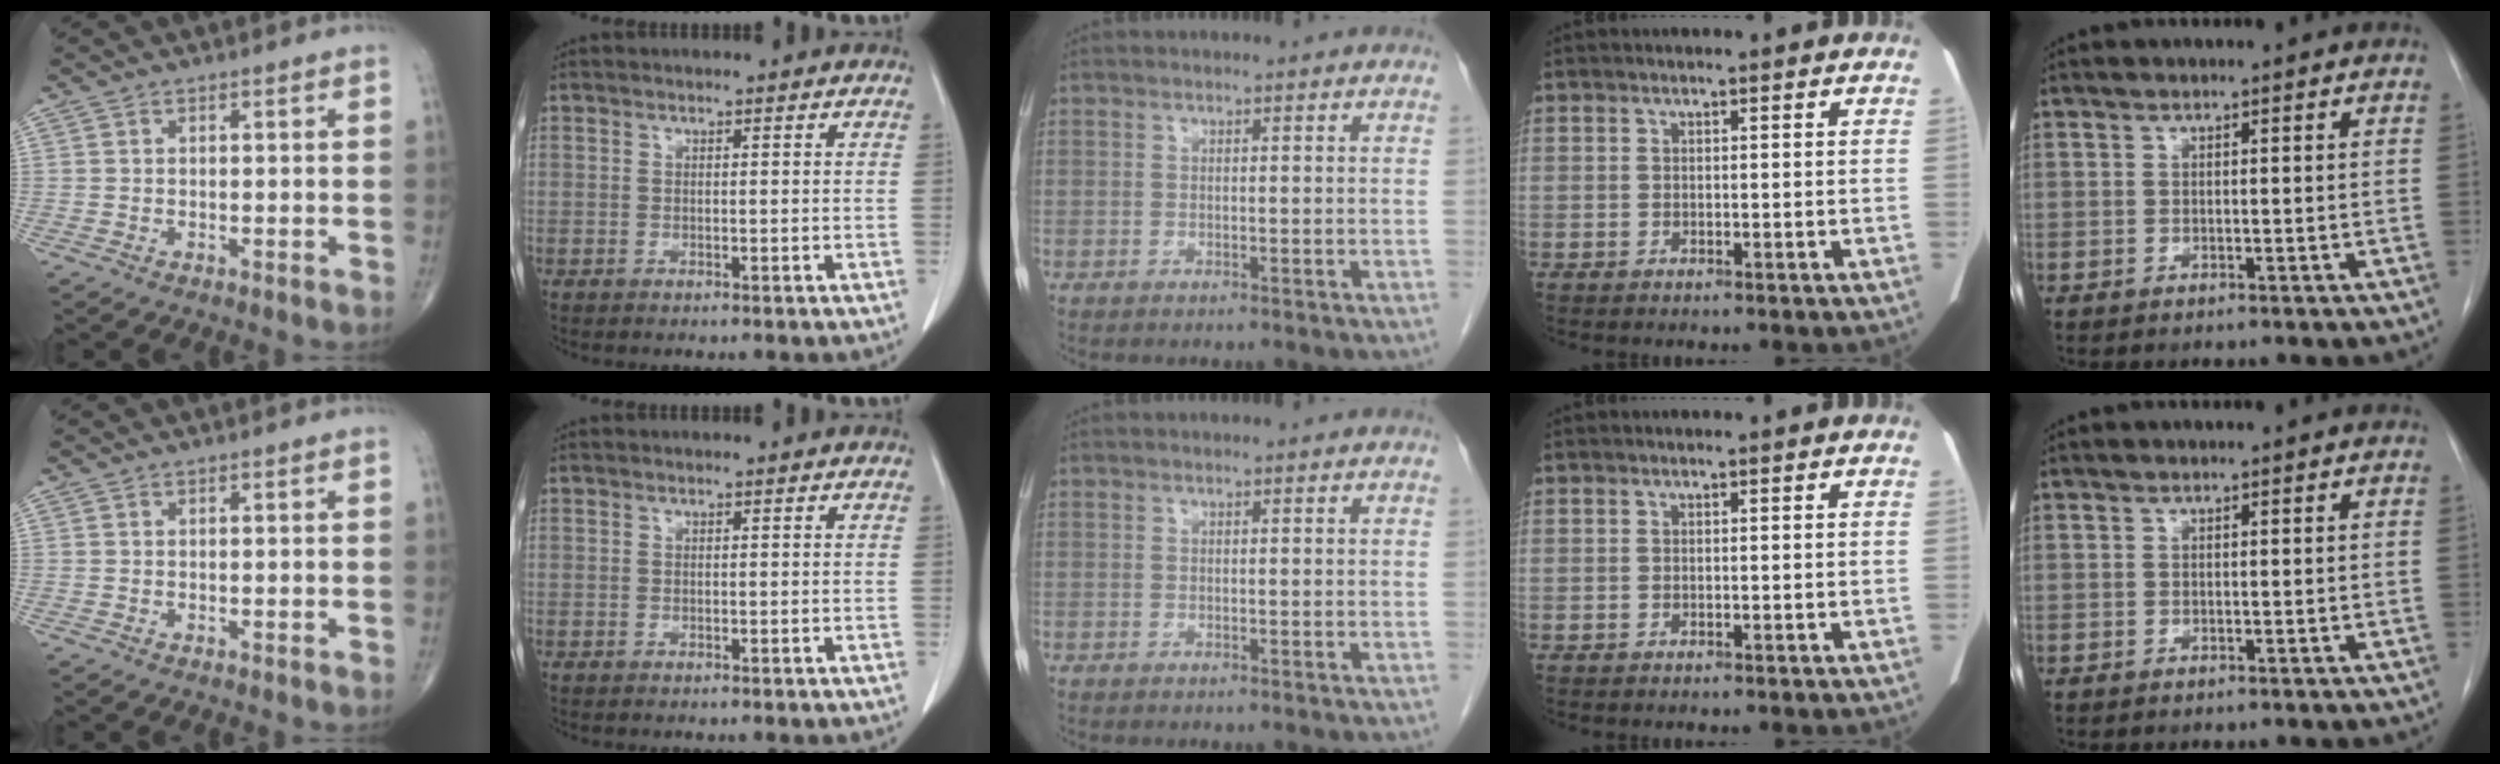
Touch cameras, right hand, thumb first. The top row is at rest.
{}